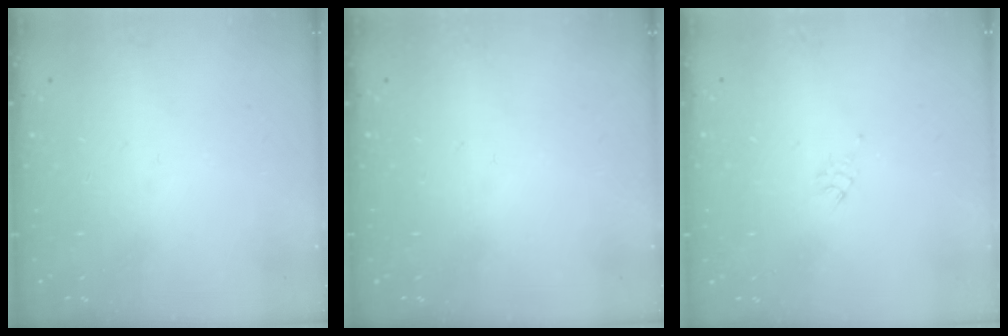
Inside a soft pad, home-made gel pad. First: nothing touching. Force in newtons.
{"total": 0.0}
{"total": 3.3, "press": 3.2, "slide": 0.8}